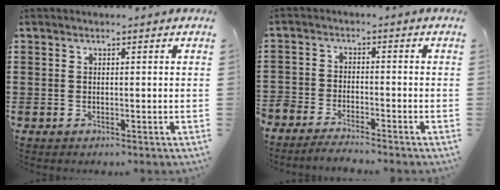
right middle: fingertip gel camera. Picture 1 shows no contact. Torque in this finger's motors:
{"motor_torque": [1.18, -0.96, 0.46, 0.21]}